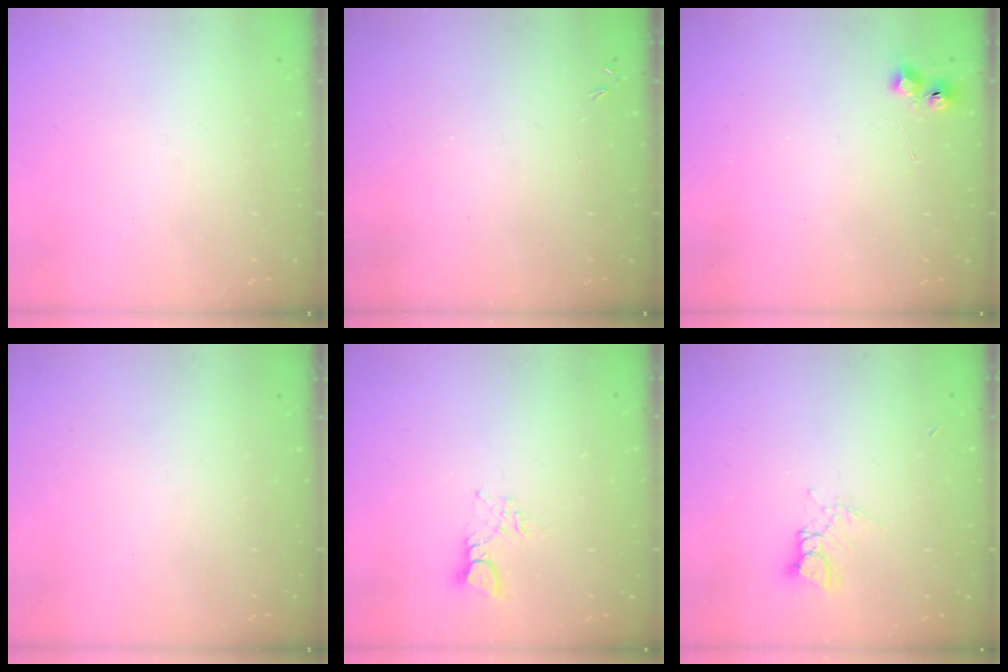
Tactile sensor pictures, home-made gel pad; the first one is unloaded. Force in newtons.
{"total": 0.0}
{"total": 5.6, "press": 5.6, "slide": 0.7}
{"total": 0.0}
{"total": 3.4, "press": 3.4, "slide": 0.2}
{"total": 5.6, "press": 5.6, "slide": 0.5}